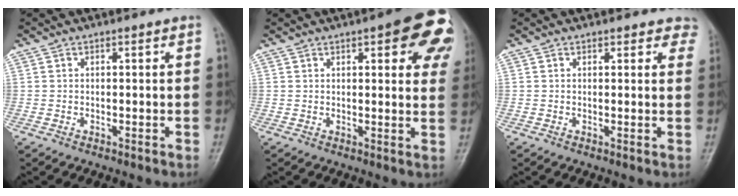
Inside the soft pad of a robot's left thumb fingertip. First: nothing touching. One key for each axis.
{"total": 13.4, "fx": 5.8, "fy": 4.7, "fz": 11.2, "tx": -0.094, "ty": -0.013, "tz": 0.057}
{"total": 4.0, "fx": 3.5, "fy": 1.9, "fz": 0.6, "tx": 0.035, "ty": -0.013, "tz": 0.019}